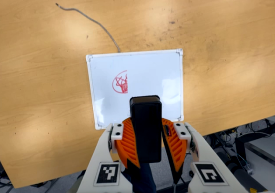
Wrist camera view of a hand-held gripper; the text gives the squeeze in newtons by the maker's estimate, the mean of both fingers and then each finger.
{"total": 10.9, "left": 10.2, "right": 11.5}